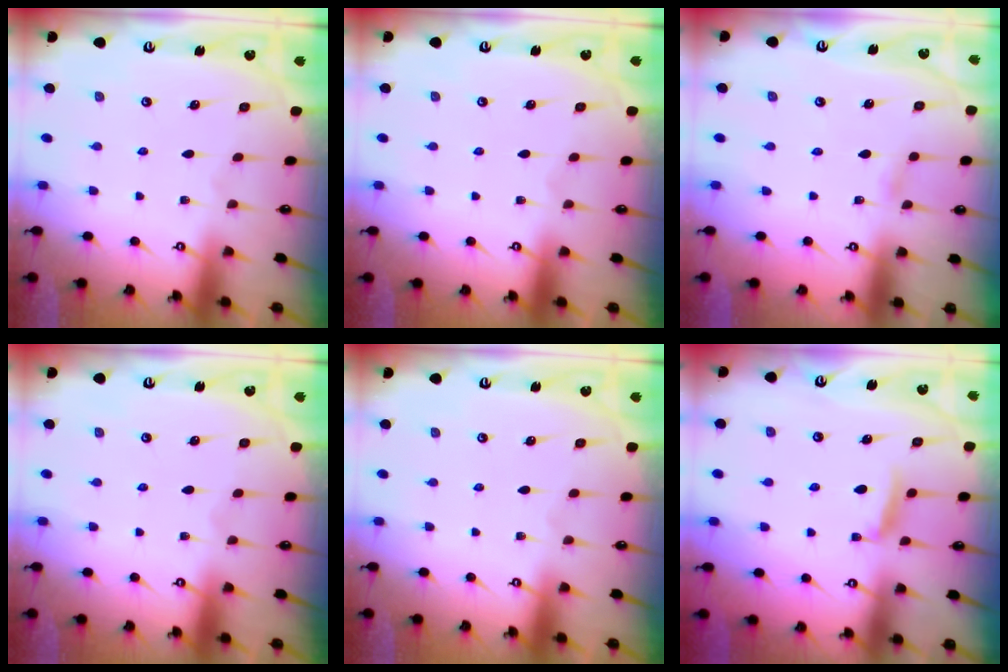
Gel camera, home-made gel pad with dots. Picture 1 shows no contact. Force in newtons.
{"total": 0.0}
{"total": 1.7, "press": 1.7, "slide": 0.2}
{"total": 0.0}
{"total": 0.0}
{"total": 7.2, "press": 7.2, "slide": 0.7}